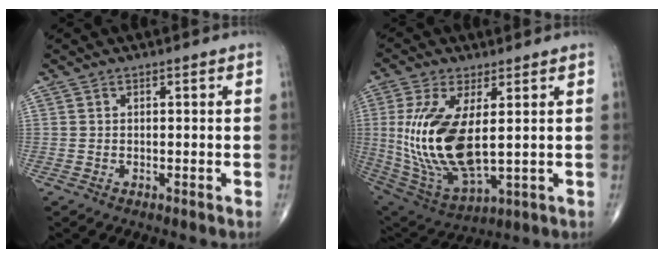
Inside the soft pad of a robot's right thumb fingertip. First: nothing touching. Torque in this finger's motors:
{"motor_torque": [-0.24, 1.11, 1.41, 0.40, 0.39]}